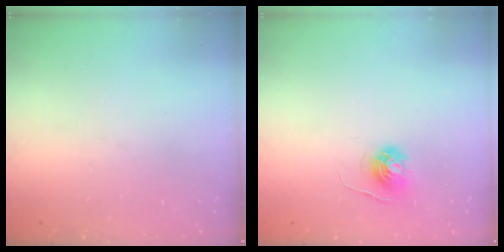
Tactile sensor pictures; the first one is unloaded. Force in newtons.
{"total": 4.6, "press": 4.6, "slide": 0.4}